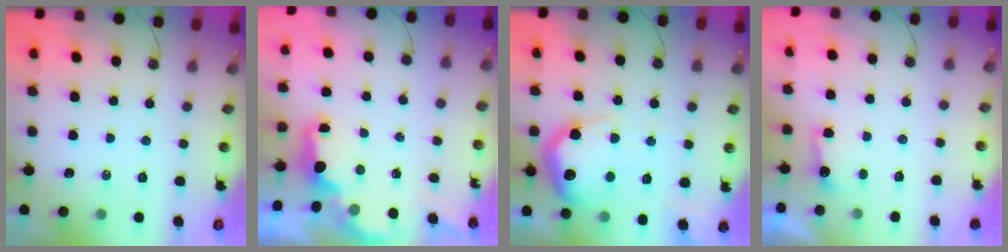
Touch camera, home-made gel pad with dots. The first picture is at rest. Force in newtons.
{"total": 2.2, "press": 2.1, "slide": 0.8}
{"total": 21.2, "press": 21.2, "slide": 1.7}
{"total": 2.9, "press": 2.7, "slide": 1.0}